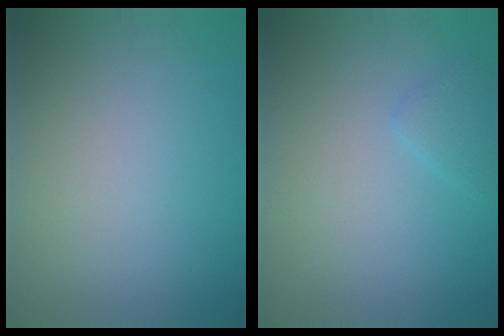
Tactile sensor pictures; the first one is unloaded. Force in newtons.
{"total": 1.3, "press": 1.3, "slide": 0.1}